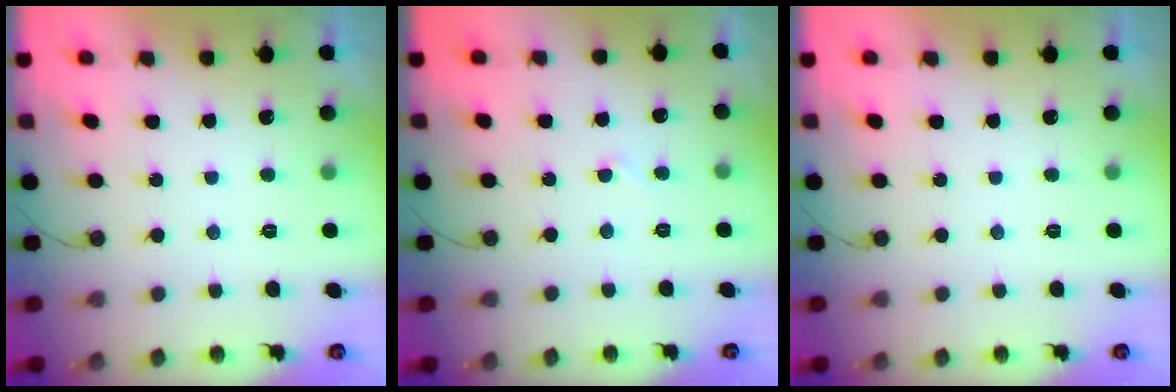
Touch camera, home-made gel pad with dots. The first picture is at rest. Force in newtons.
{"total": 2.8, "press": 2.8, "slide": 0.2}
{"total": 0.0}